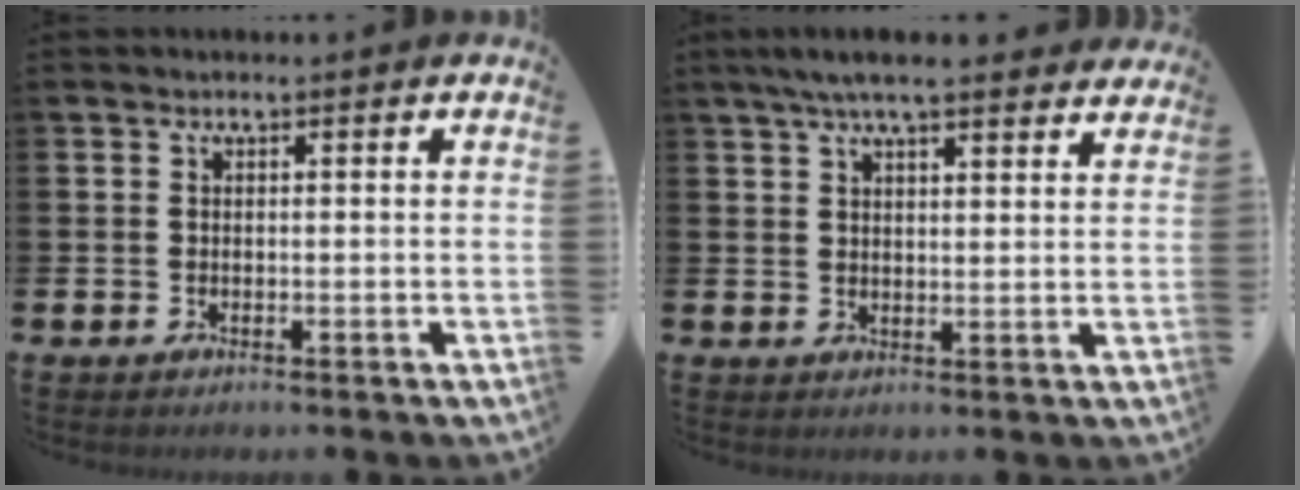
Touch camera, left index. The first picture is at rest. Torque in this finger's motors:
{"motor_torque": [0.88, -1.26, 0.92, 0.21]}